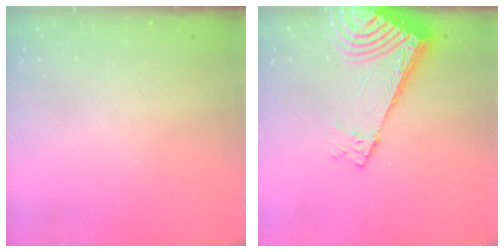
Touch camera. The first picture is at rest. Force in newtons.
{"total": 14.0, "press": 14.0, "slide": 1.4}